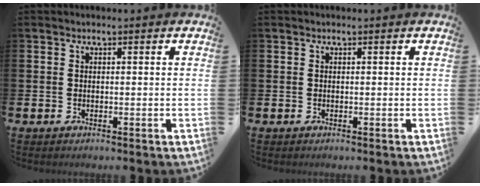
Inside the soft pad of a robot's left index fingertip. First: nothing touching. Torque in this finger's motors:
{"motor_torque": [0.00, 0.00, 0.00, 0.01]}